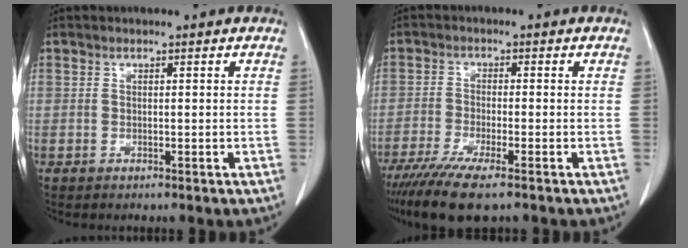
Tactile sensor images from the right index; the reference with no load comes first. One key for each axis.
{"total": 8.6, "fx": -6.2, "fy": 0.7, "fz": 5.9, "tx": -0.101, "ty": -0.022, "tz": -0.104}